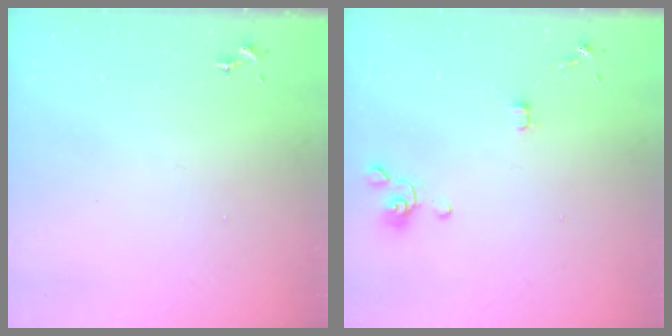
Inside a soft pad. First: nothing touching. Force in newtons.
{"total": 4.0, "press": 3.9, "slide": 0.8}